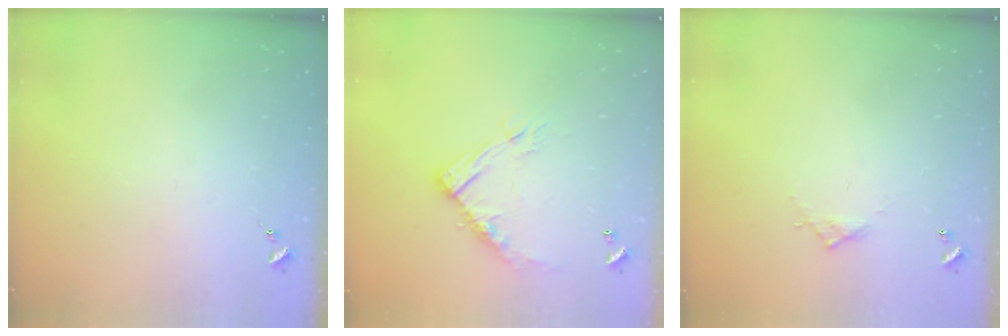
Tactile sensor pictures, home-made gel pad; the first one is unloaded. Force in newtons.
{"total": 13.2, "press": 13.1, "slide": 0.8}
{"total": 4.2, "press": 4.2, "slide": 0.2}